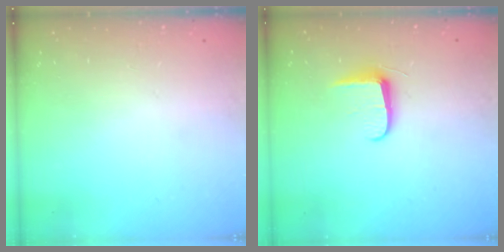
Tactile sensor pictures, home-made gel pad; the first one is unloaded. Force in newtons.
{"total": 6.8, "press": 6.7, "slide": 0.9}